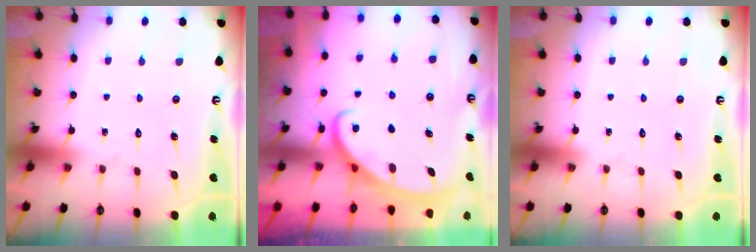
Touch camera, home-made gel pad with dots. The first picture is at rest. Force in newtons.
{"total": 2.5, "press": 2.5, "slide": 0.3}
{"total": 0.0}